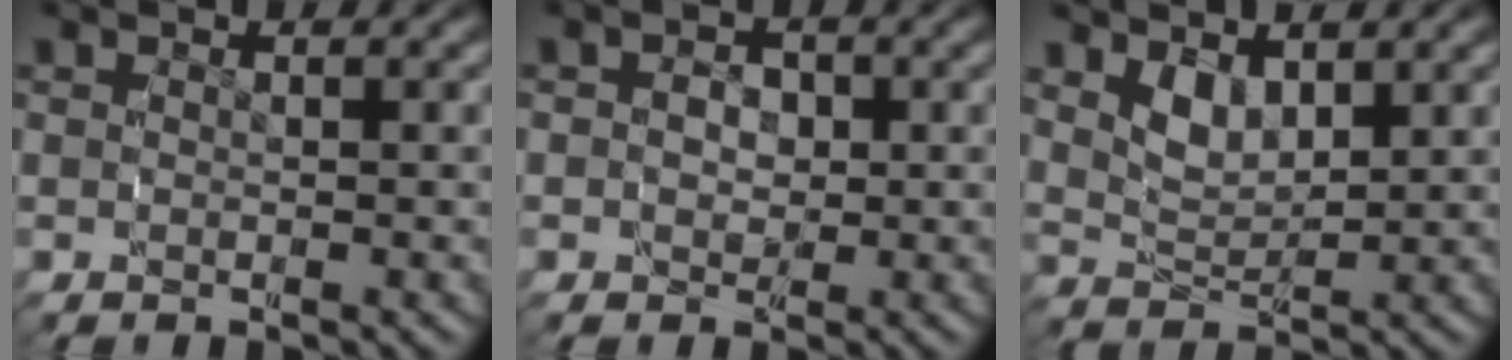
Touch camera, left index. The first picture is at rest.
{"total": 2.8, "force": [-0.4, 2.5, 1.3], "torque": [-0.033, -0.014, -0.005]}
{"total": 3.3, "force": [1.5, 2.0, 2.1], "torque": [-0.049, -0.010, 0.026]}